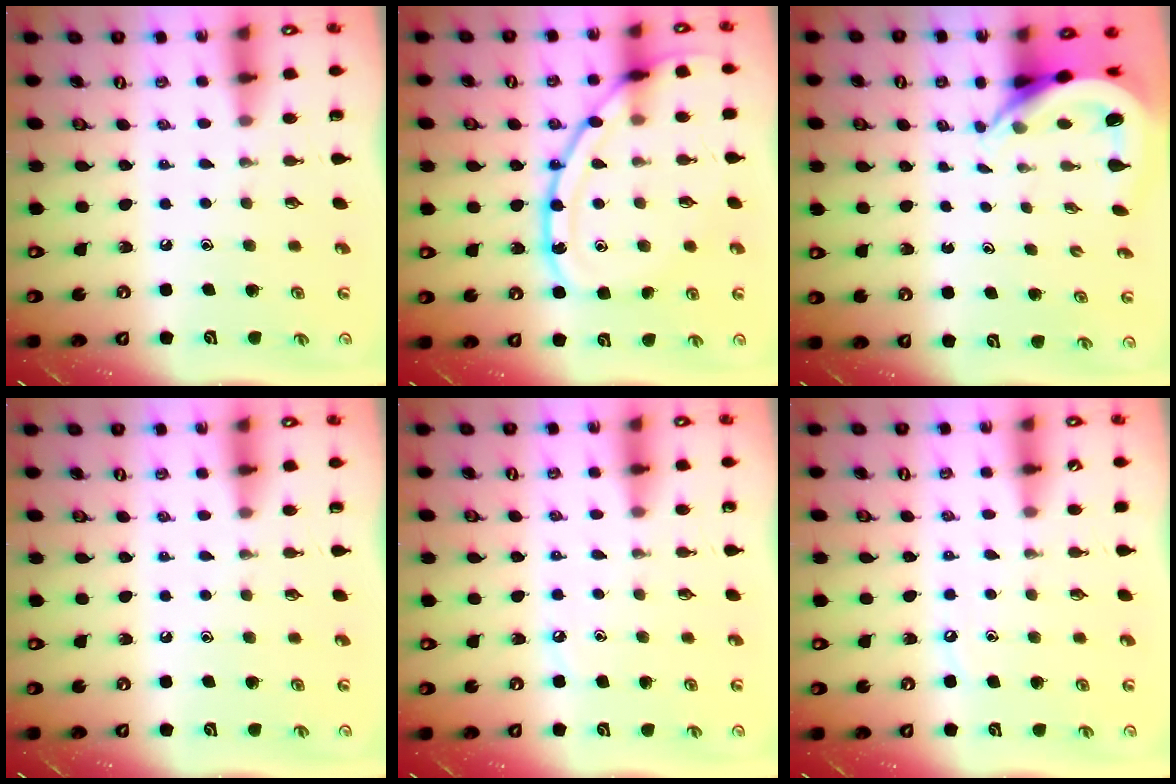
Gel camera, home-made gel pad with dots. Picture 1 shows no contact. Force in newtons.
{"total": 15.6, "press": 15.6, "slide": 0.8}
{"total": 4.9, "press": 4.8, "slide": 0.8}
{"total": 0.0}
{"total": 2.8, "press": 2.7, "slide": 0.4}
{"total": 2.9, "press": 2.8, "slide": 0.5}